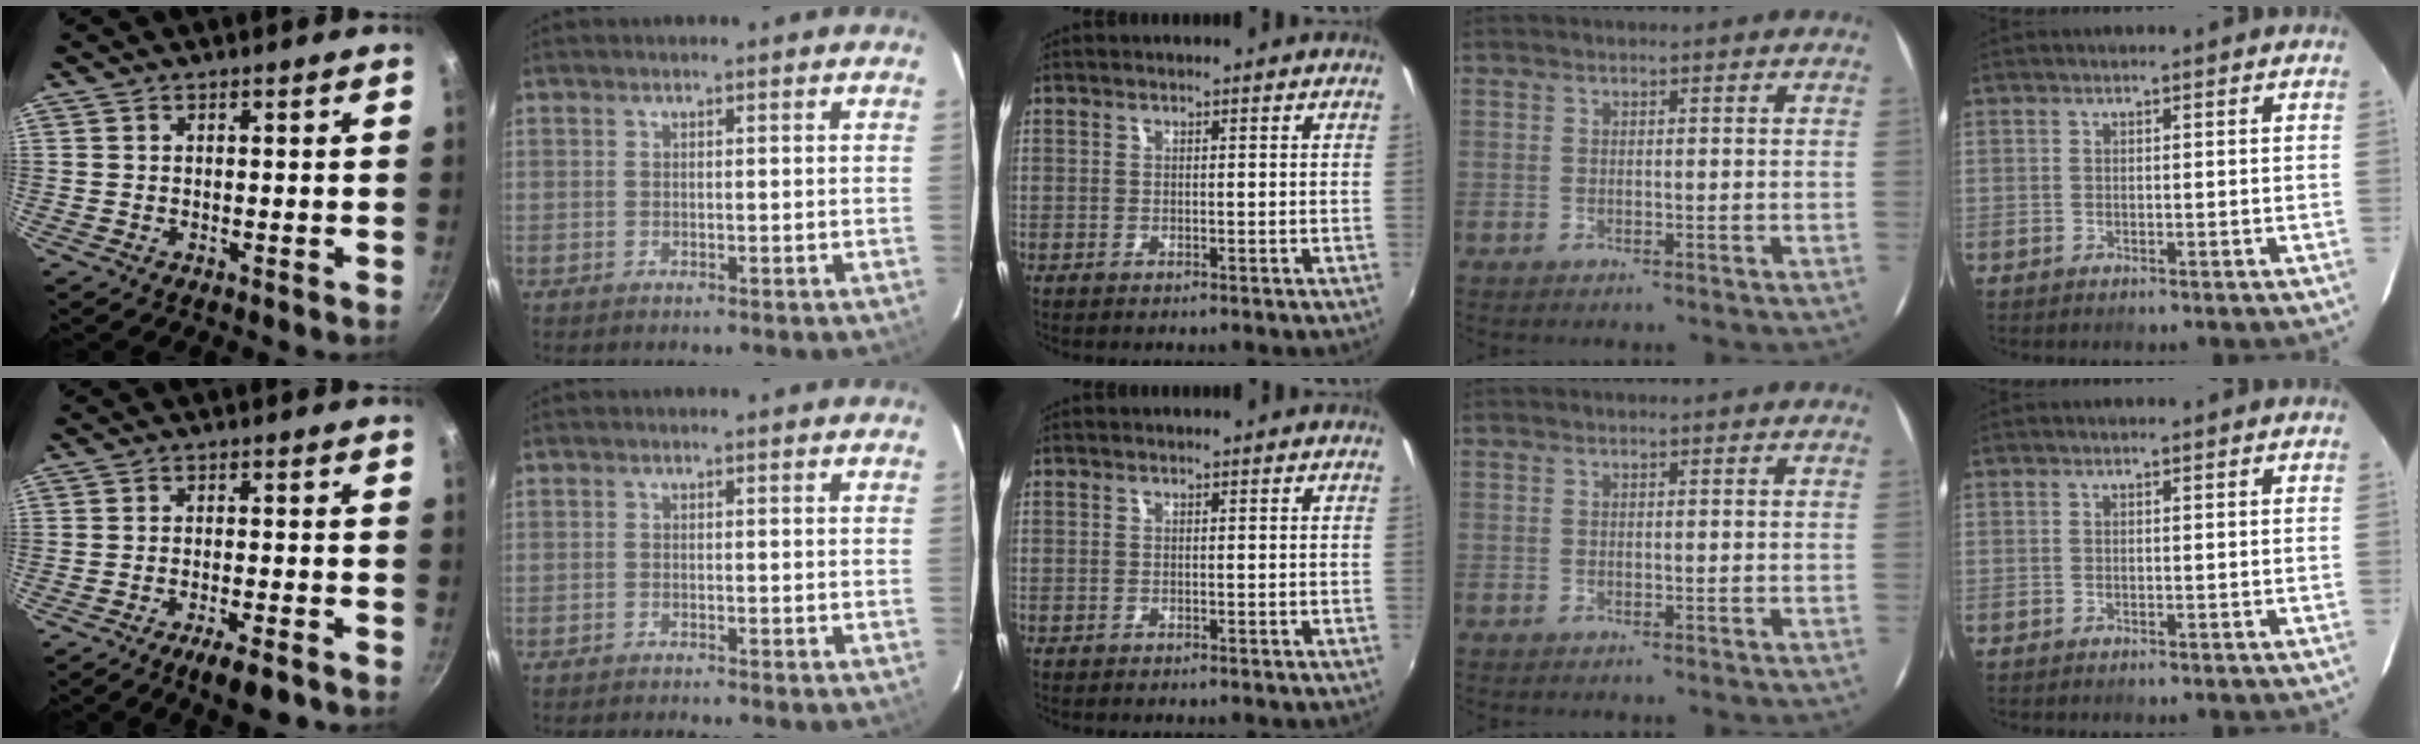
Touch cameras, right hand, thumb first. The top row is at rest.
{"thumb": {"total": 5.7, "force": [-3.9, 1.0, 4.1], "torque": [-0.065, 0.021, -0.059]}, "index": {"total": 2.0, "force": [-2.0, -0.2, 0.5], "torque": [-0.021, -0.008, -0.034]}}